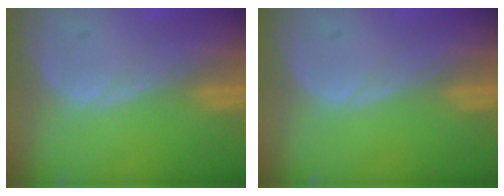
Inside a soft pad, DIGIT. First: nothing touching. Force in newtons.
{"total": 0.0}